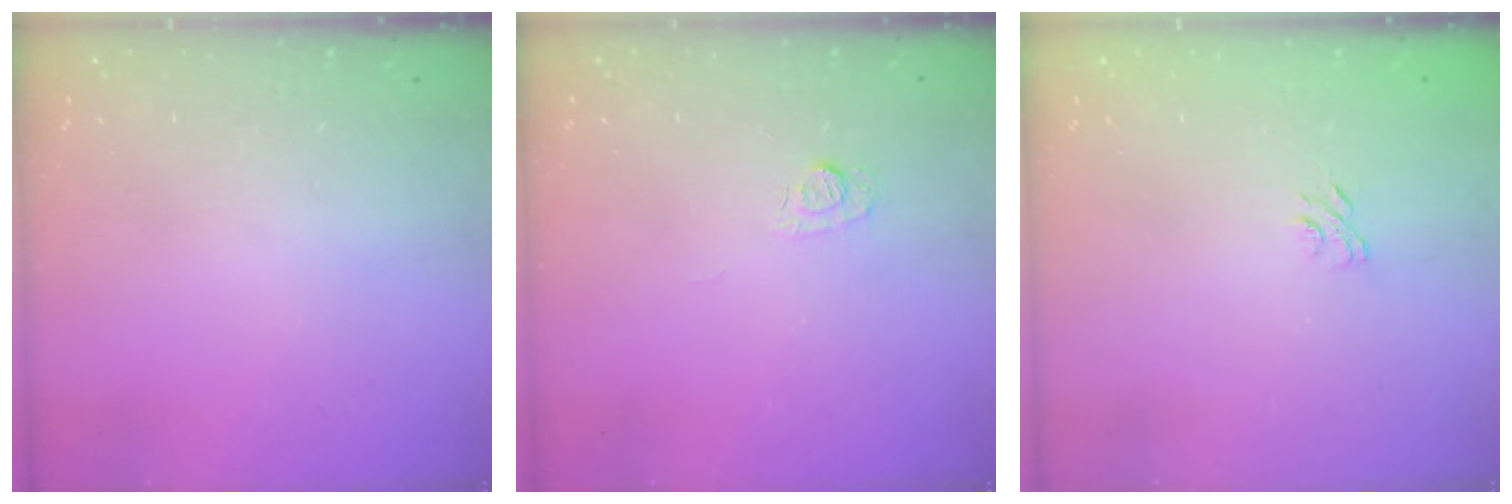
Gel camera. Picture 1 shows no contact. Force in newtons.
{"total": 6.0, "press": 6.0, "slide": 0.6}
{"total": 5.2, "press": 5.1, "slide": 1.3}